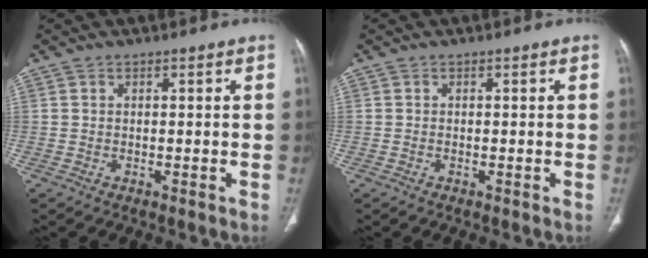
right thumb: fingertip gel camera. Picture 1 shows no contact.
{"total": 0.0}